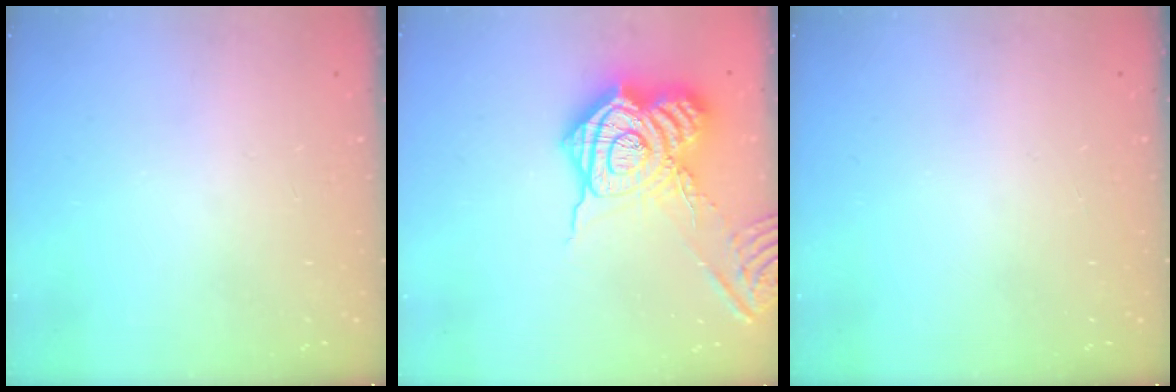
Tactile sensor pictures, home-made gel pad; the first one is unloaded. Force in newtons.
{"total": 19.7, "press": 19.6, "slide": 1.5}
{"total": 0.0}